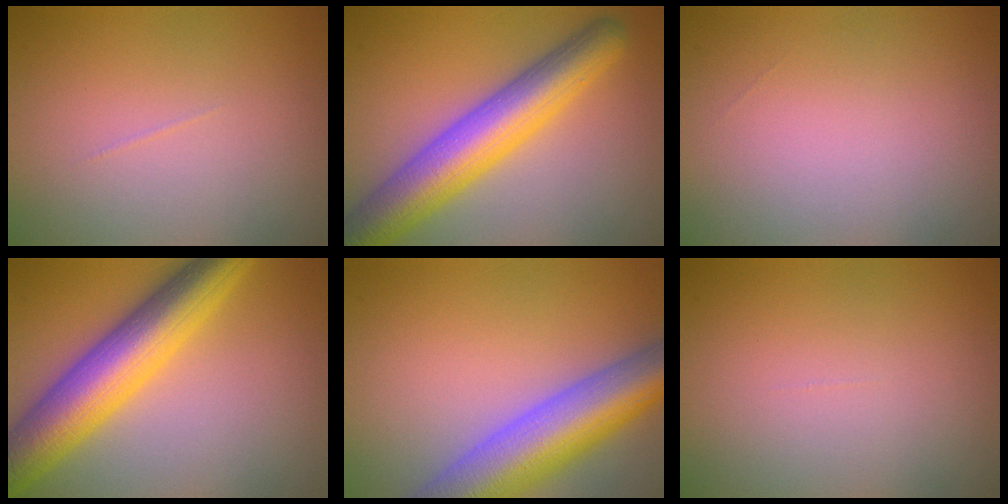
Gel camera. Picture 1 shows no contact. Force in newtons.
{"total": 8.2, "press": 8.2, "slide": 0.3}
{"total": 0.0}
{"total": 9.3, "press": 9.3, "slide": 0.1}
{"total": 10.4, "press": 10.4, "slide": 0.7}
{"total": 0.0}